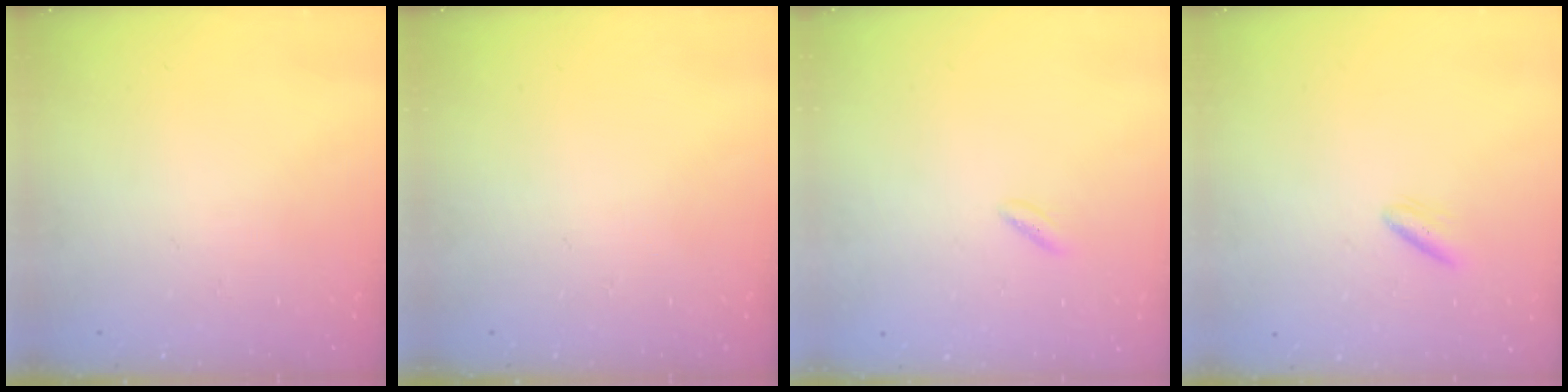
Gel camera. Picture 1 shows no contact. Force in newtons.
{"total": 0.0}
{"total": 1.9, "press": 1.7, "slide": 0.8}
{"total": 2.9, "press": 2.7, "slide": 1.1}